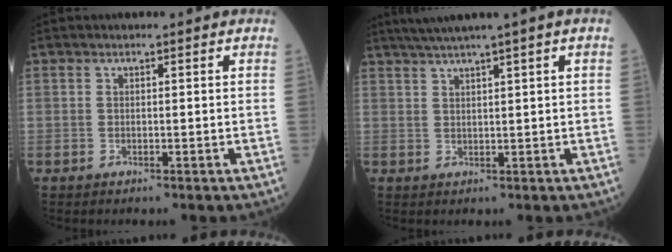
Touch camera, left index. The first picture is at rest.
{"total": 5.2, "force": [3.6, -1.2, 3.6], "torque": [-0.066, 0.017, 0.065]}